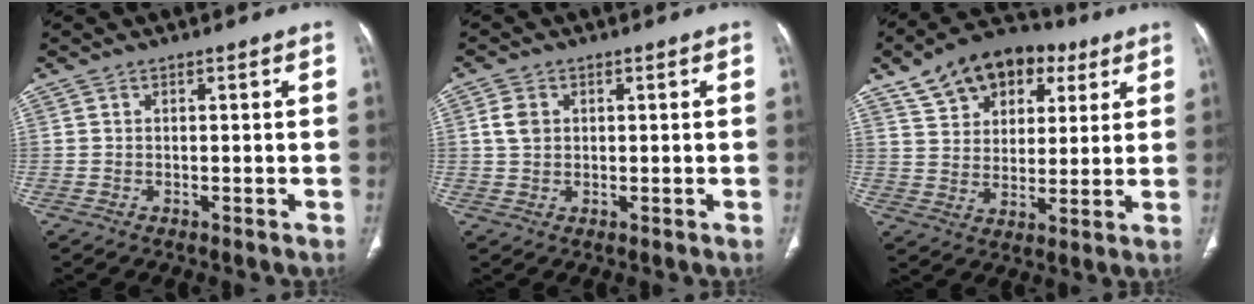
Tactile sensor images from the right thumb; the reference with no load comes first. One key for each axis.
{"total": 3.1, "fx": 0.6, "fy": 2.5, "fz": 1.8, "tx": -0.033, "ty": 0.003, "tz": 0.013}
{"total": 16.2, "fx": 8.7, "fy": 10.6, "fz": 8.7, "tx": -0.099, "ty": -0.004, "tz": 0.141}